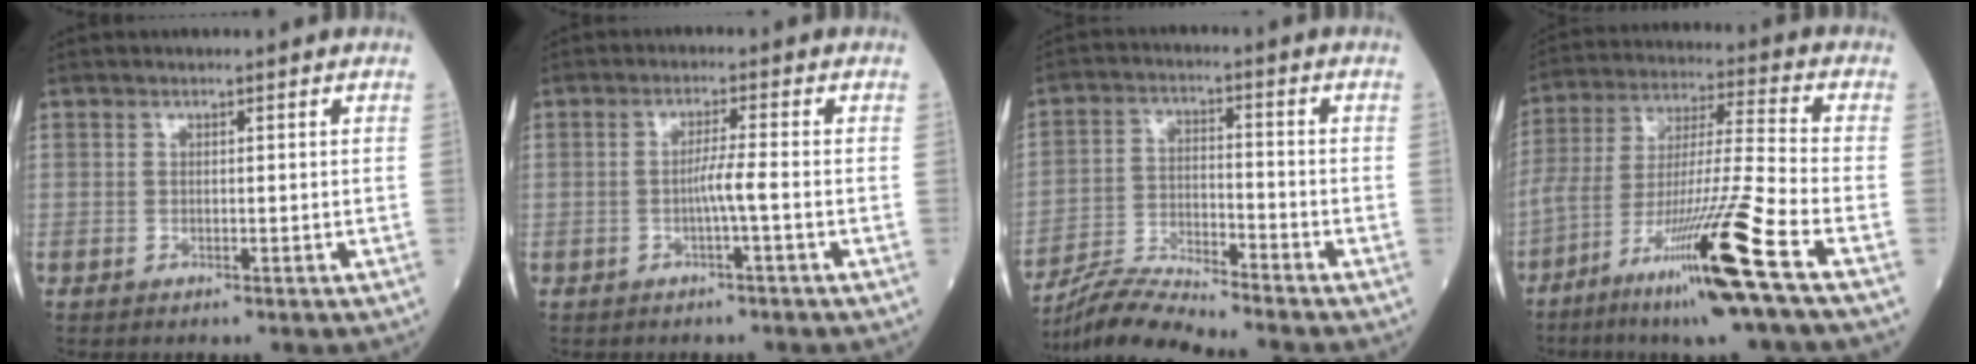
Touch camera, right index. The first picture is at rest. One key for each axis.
{"total": 2.9, "fx": -0.9, "fy": -0.6, "fz": 2.6, "tx": -0.045, "ty": 0.000, "tz": -0.019}
{"total": 8.5, "fx": -8.2, "fy": -1.5, "fz": 1.6, "tx": -0.036, "ty": -0.009, "tz": -0.156}
{"total": 18.5, "fx": -10.2, "fy": -1.6, "fz": 15.4, "tx": -0.306, "ty": -0.039, "tz": -0.189}